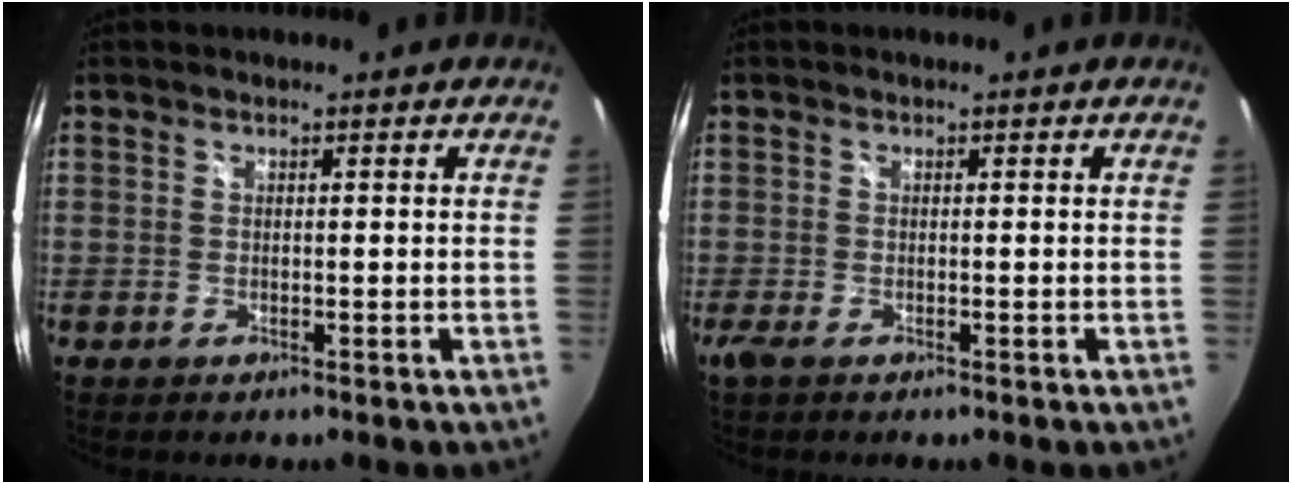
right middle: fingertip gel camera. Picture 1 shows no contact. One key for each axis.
{"total": 1.2, "fx": -0.7, "fy": 0.0, "fz": 1.0, "tx": -0.022, "ty": -0.004, "tz": -0.015}